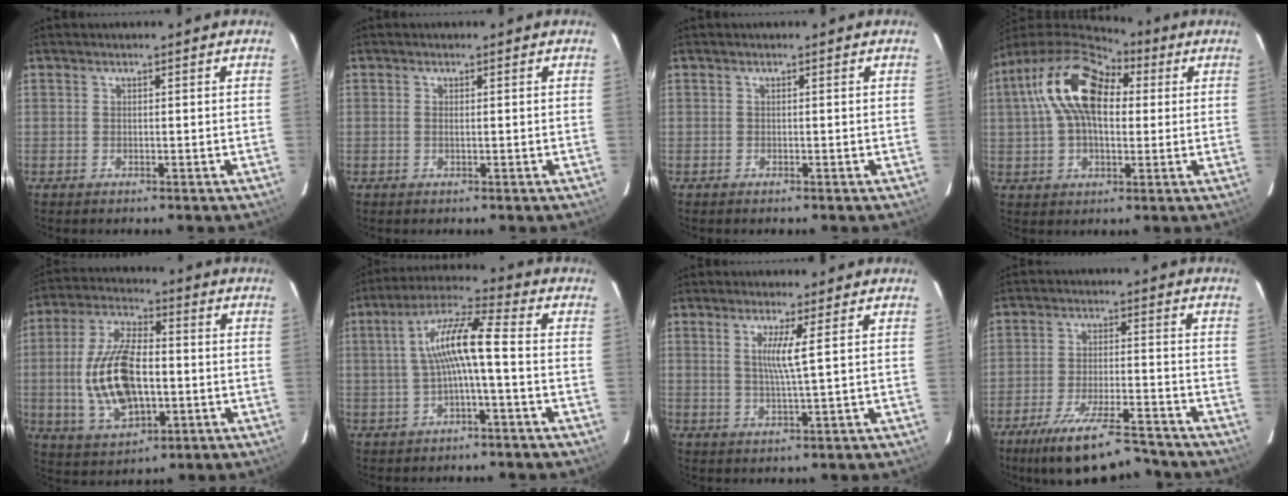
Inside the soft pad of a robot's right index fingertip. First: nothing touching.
{"total": 0.6, "force": [0.0, 0.0, 0.6], "torque": [-0.014, 0.001, -0.002]}
{"total": 0.0}
{"total": 15.7, "force": [4.0, 8.8, 12.3], "torque": [-0.224, 0.030, 0.060]}
{"total": 16.6, "force": [-1.7, 8.4, 14.2], "torque": [-0.294, 0.001, -0.020]}
{"total": 9.1, "force": [-0.8, 0.9, 9.0], "torque": [-0.181, 0.021, -0.013]}
{"total": 4.1, "force": [1.2, -0.9, 3.8], "torque": [-0.070, -0.007, 0.020]}
{"total": 15.0, "force": [-12.4, 3.2, 7.9], "torque": [-0.164, -0.021, -0.198]}